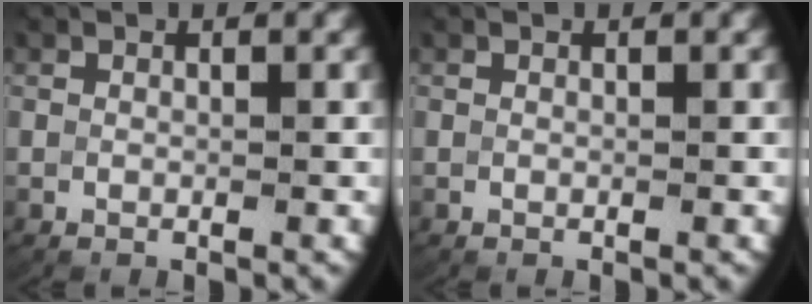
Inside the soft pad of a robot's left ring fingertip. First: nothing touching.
{"total": 0.0}